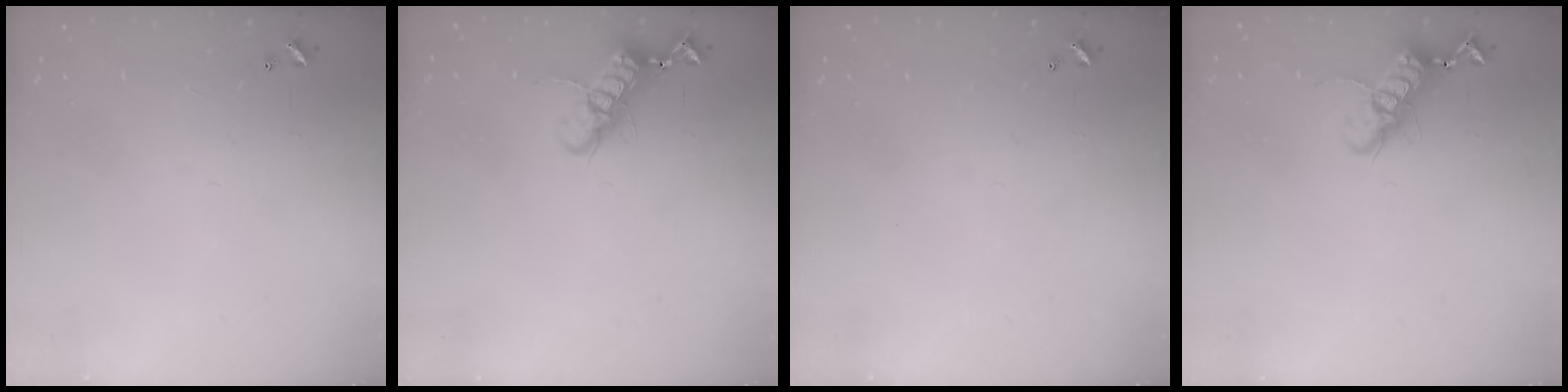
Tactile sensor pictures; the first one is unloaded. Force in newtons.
{"total": 12.7, "press": 12.6, "slide": 1.1}
{"total": 0.0}
{"total": 12.7, "press": 12.6, "slide": 1.6}